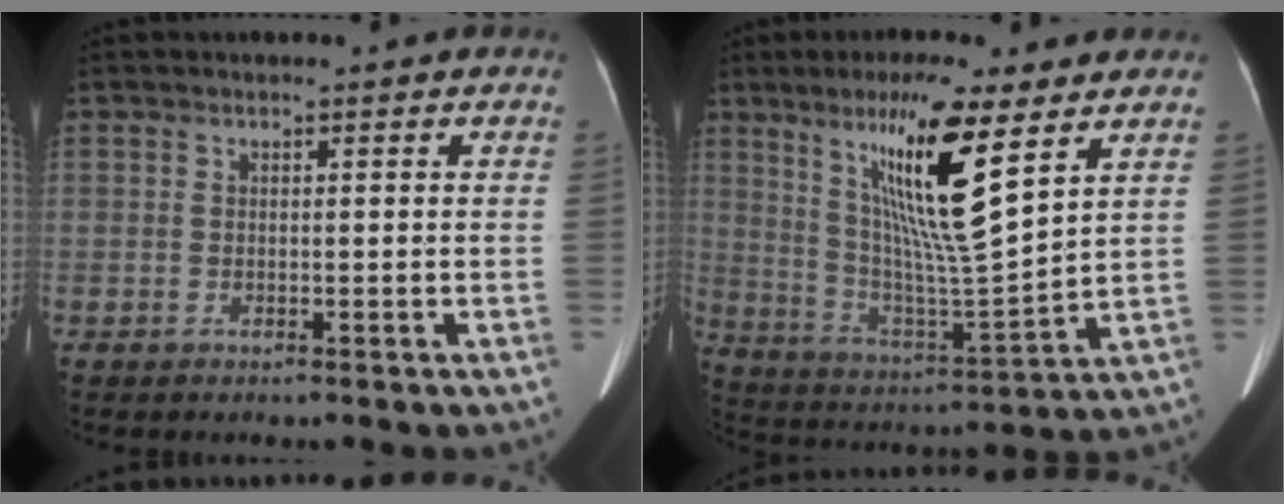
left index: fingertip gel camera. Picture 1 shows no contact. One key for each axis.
{"total": 16.1, "fx": 8.1, "fy": 0.7, "fz": 13.9, "tx": -0.264, "ty": -0.011, "tz": 0.144}